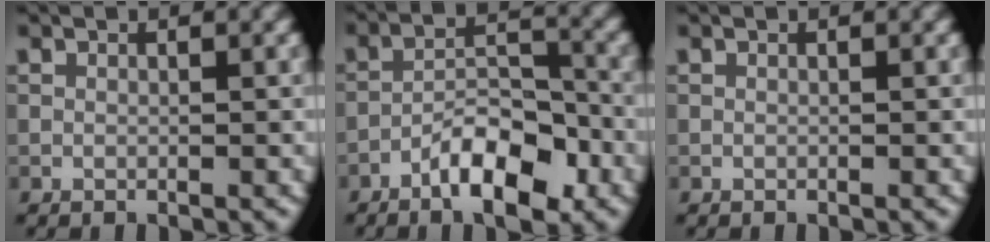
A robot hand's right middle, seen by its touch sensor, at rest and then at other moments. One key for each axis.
{"total": 6.4, "fx": -3.7, "fy": 2.3, "fz": 4.6, "tx": -0.071, "ty": 0.011, "tz": -0.067}
{"total": 0.0}